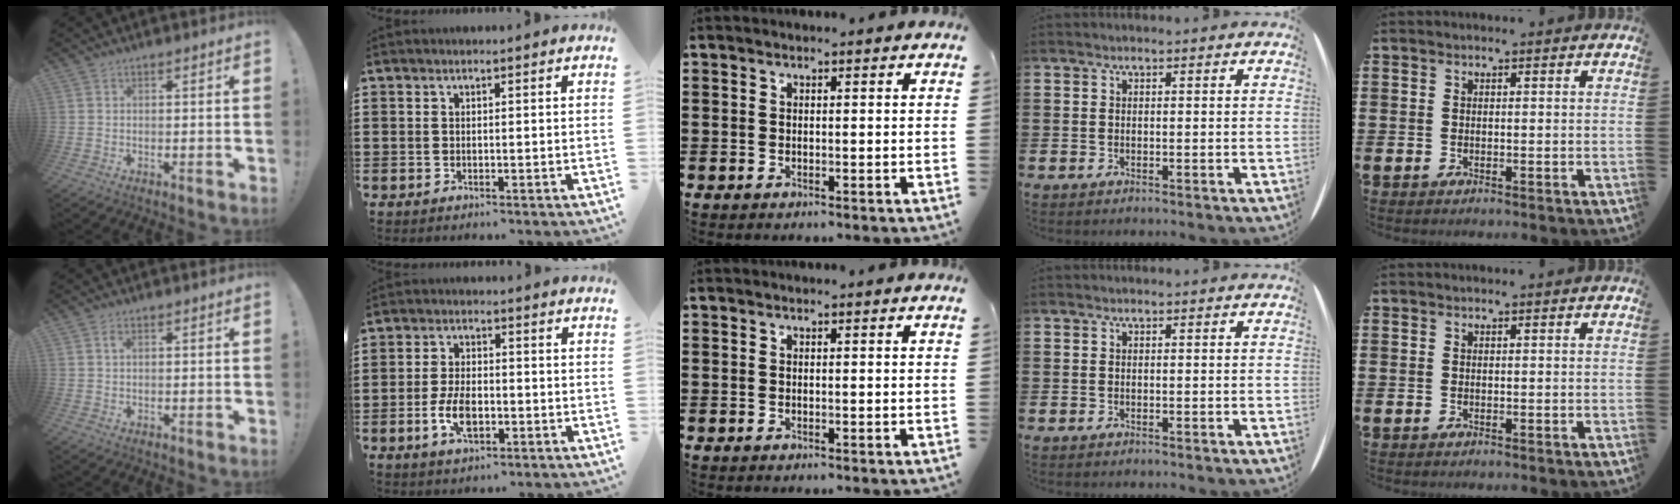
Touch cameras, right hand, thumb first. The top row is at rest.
{"thumb": {"total": 1.0, "force": [0.4, 0.5, 0.8], "torque": [-0.010, 0.001, 0.004]}, "index": {"total": 5.6, "force": [-1.7, 2.7, 4.6], "torque": [-0.108, -0.006, -0.033]}}